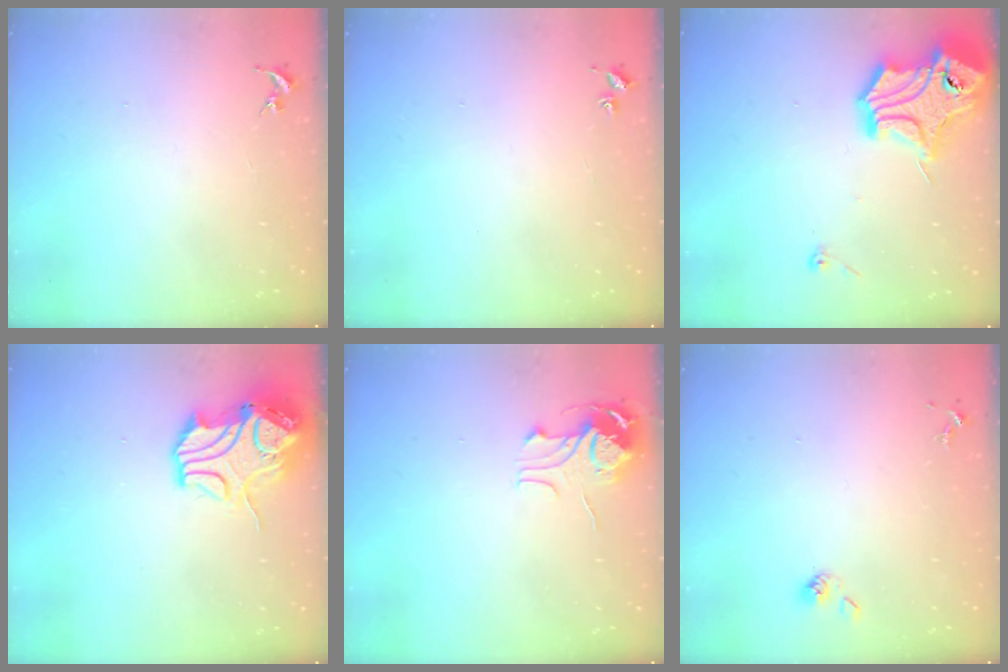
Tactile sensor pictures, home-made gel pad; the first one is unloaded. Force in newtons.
{"total": 1.9, "press": 1.9, "slide": 0.2}
{"total": 17.4, "press": 17.3, "slide": 2.1}
{"total": 12.4, "press": 12.2, "slide": 1.9}
{"total": 9.2, "press": 9.2, "slide": 0.7}
{"total": 3.9, "press": 3.7, "slide": 1.2}